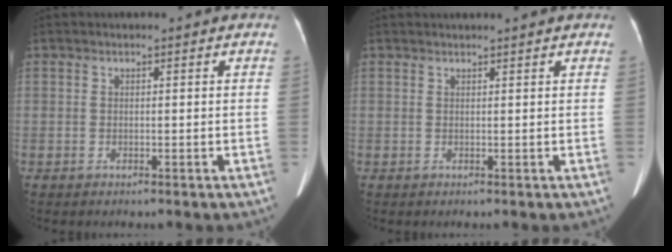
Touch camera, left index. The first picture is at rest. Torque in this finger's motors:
{"motor_torque": [-0.06, -0.11, -0.14, -0.01]}